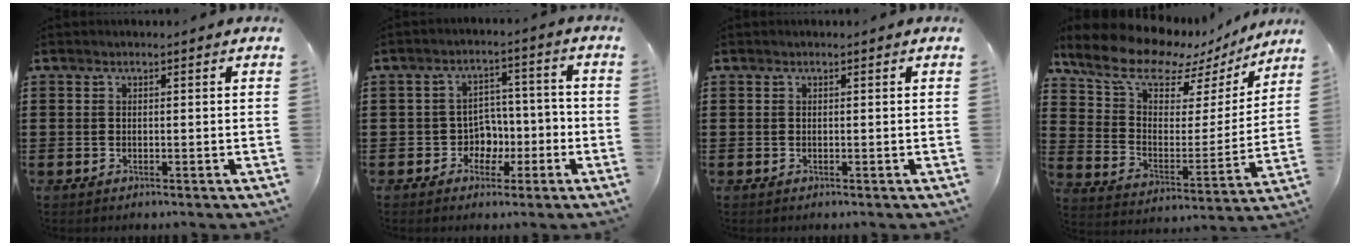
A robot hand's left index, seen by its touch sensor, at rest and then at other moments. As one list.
[{"total": 4.9, "force": [-1.5, 4.4, 1.6], "torque": [-0.038, 0.004, -0.030]}, {"total": 0.0}, {"total": 11.1, "force": [9.2, 4.0, 4.8], "torque": [-0.125, -0.058, 0.159]}]